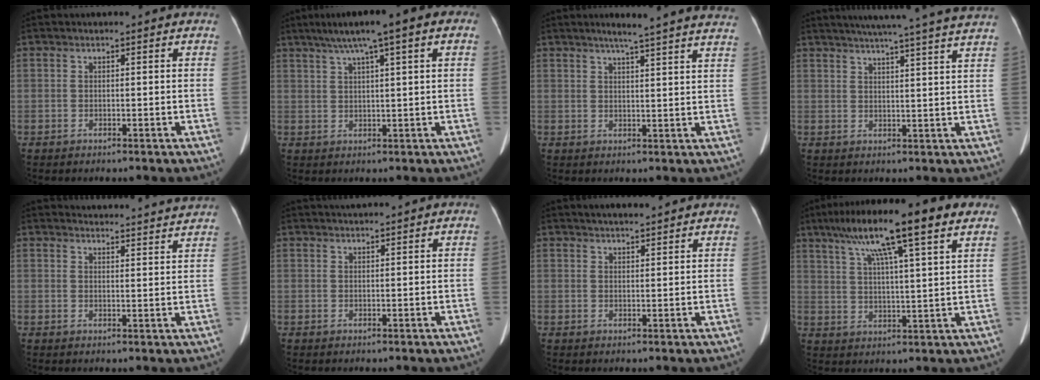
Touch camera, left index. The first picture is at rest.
{"total": 10.0, "force": [5.3, 1.1, 8.4], "torque": [-0.130, 0.040, 0.077]}
{"total": 15.1, "force": [13.1, -0.2, 7.4], "torque": [-0.104, -0.005, 0.151]}
{"total": 19.5, "force": [17.2, -1.2, 9.2], "torque": [-0.148, -0.008, 0.212]}
{"total": 13.0, "force": [12.9, 0.3, 2.0], "torque": [-0.008, -0.010, 0.136]}
{"total": 2.1, "force": [2.0, -0.4, 0.5], "torque": [-0.004, 0.020, 0.040]}
{"total": 5.6, "force": [5.1, 0.8, 2.1], "torque": [-0.031, 0.025, 0.069]}
{"total": 15.8, "force": [9.7, 1.2, 12.4], "torque": [-0.212, 0.043, 0.153]}